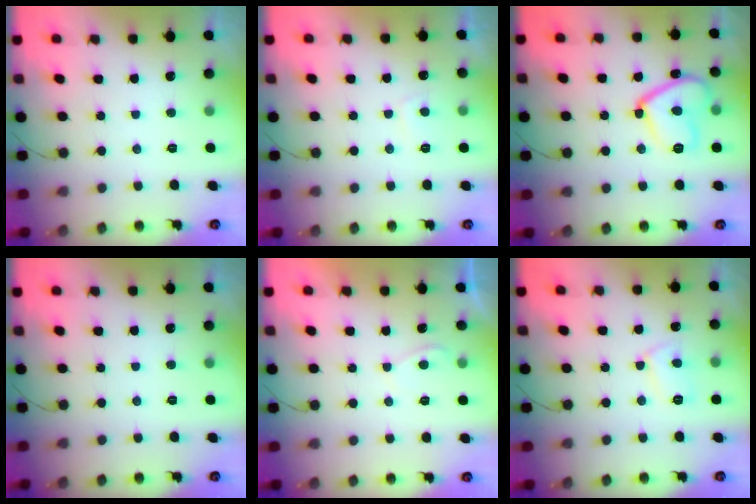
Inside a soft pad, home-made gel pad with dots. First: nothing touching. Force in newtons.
{"total": 2.1, "press": 2.0, "slide": 0.6}
{"total": 13.7, "press": 13.6, "slide": 1.3}
{"total": 0.0}
{"total": 1.2, "press": 1.0, "slide": 0.6}
{"total": 6.6, "press": 6.6, "slide": 0.5}